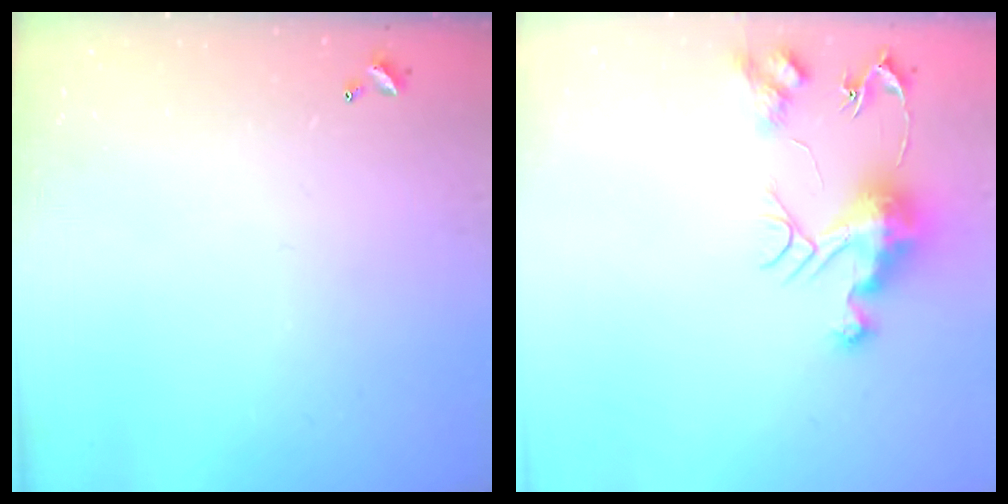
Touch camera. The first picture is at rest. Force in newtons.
{"total": 10.9, "press": 10.9, "slide": 0.9}